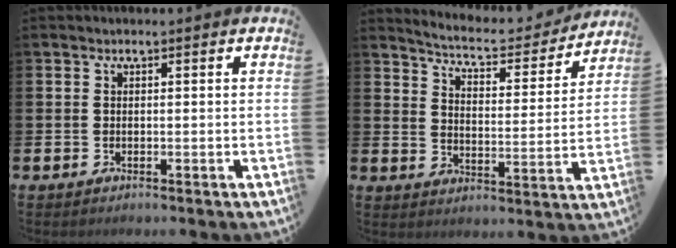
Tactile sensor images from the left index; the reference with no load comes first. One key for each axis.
{"total": 5.9, "fx": 5.7, "fy": 1.0, "fz": 1.4, "tx": -0.051, "ty": -0.047, "tz": 0.091}